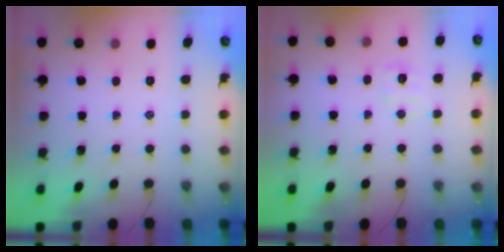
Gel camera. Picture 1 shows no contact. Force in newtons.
{"total": 6.0, "press": 5.8, "slide": 1.4}